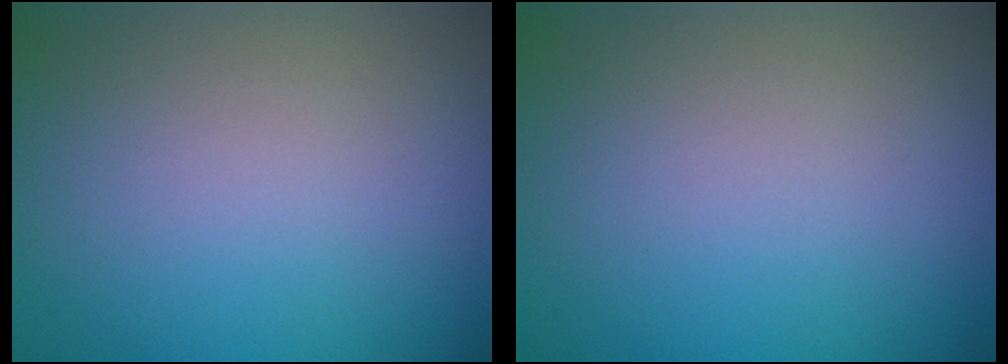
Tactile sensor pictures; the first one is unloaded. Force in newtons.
{"total": 0.0}